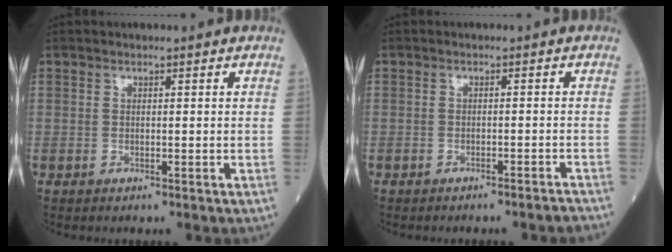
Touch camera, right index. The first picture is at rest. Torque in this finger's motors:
{"motor_torque": [-0.75, -0.69, -0.43, -0.21]}